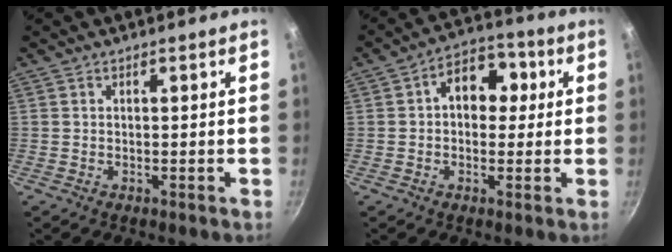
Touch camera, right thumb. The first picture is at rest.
{"total": 9.4, "force": [1.5, 6.9, 6.2], "torque": [-0.044, 0.019, 0.007]}